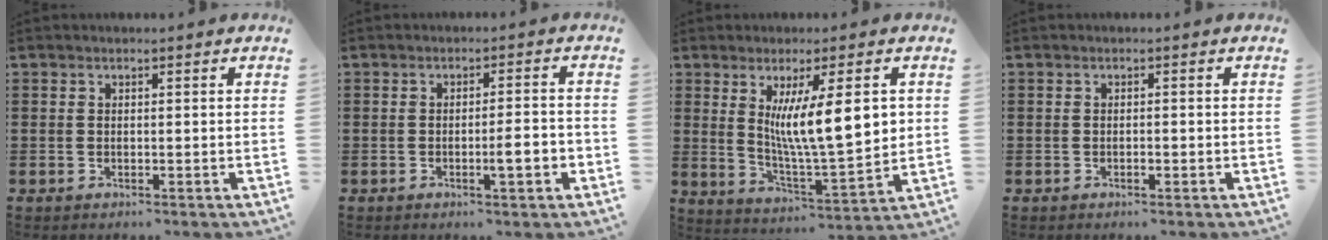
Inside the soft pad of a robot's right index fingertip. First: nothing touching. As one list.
[{"total": 4.2, "force": [-1.3, 0.7, 3.9], "torque": [-0.057, -0.003, -0.024]}, {"total": 11.7, "force": [2.9, 2.4, 11.1], "torque": [-0.194, -0.003, 0.046]}, {"total": 0.5, "force": [-0.3, 0.2, 0.4], "torque": [-0.009, -0.002, -0.005]}]